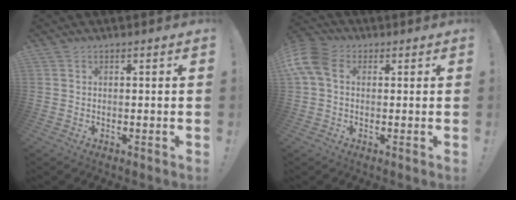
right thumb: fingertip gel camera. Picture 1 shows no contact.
{"total": 9.7, "force": [2.0, 6.4, 7.0], "torque": [-0.159, 0.001, 0.040]}